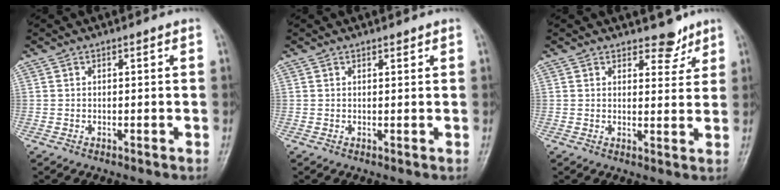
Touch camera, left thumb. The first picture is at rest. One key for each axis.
{"total": 0.8, "fx": 0.8, "fy": 0.3, "fz": 0.2, "tx": -0.003, "ty": -0.007, "tz": 0.011}
{"total": 4.2, "fx": 3.4, "fy": 2.2, "fz": 1.2, "tx": 0.011, "ty": -0.024, "tz": 0.049}